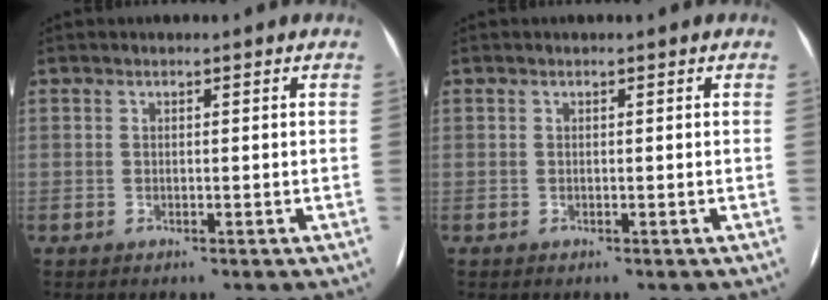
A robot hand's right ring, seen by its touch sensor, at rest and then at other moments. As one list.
[{"total": 0.0}]